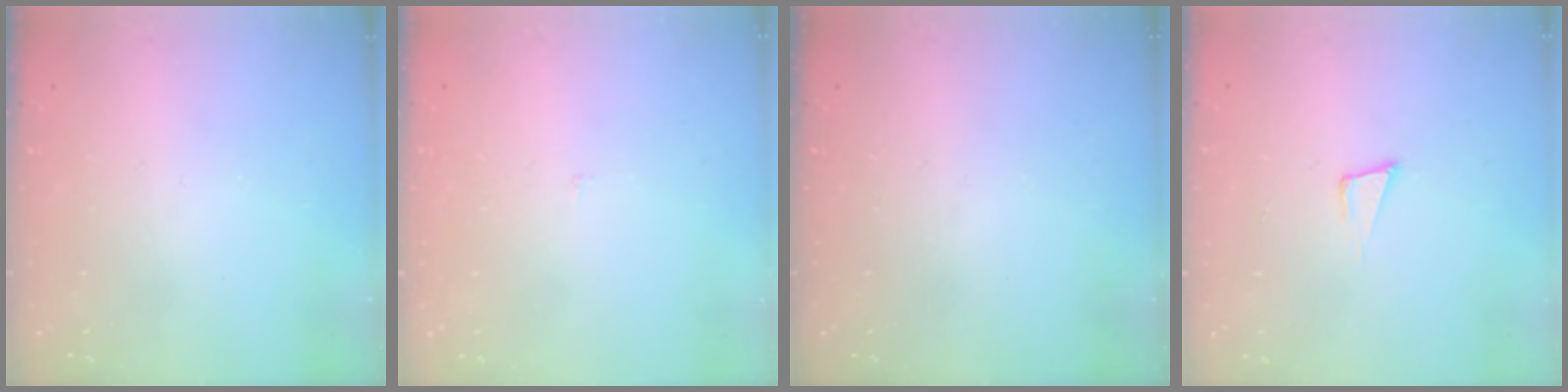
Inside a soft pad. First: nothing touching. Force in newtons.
{"total": 1.8, "press": 1.8, "slide": 0.1}
{"total": 0.0}
{"total": 5.1, "press": 3.8, "slide": 3.3}